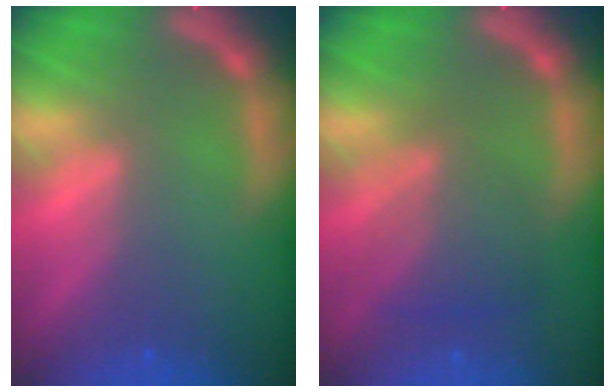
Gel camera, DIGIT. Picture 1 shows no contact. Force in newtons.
{"total": 4.6}